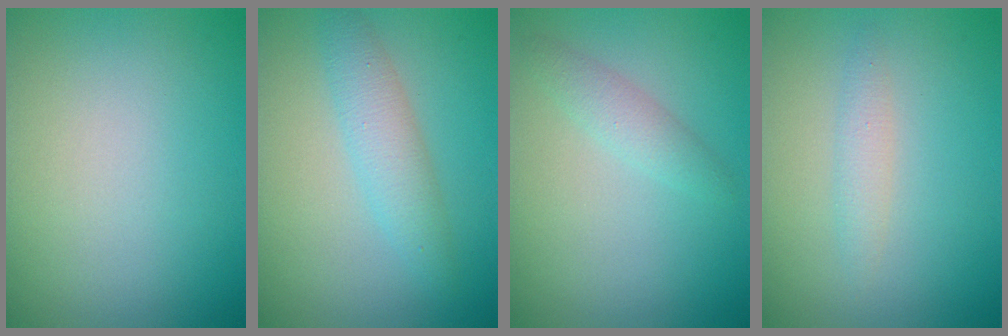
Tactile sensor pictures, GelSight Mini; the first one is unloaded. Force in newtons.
{"total": 2.9, "press": 2.9, "slide": 0.1}
{"total": 1.7, "press": 1.7, "slide": 0.0}
{"total": 1.3, "press": 1.3, "slide": 0.1}